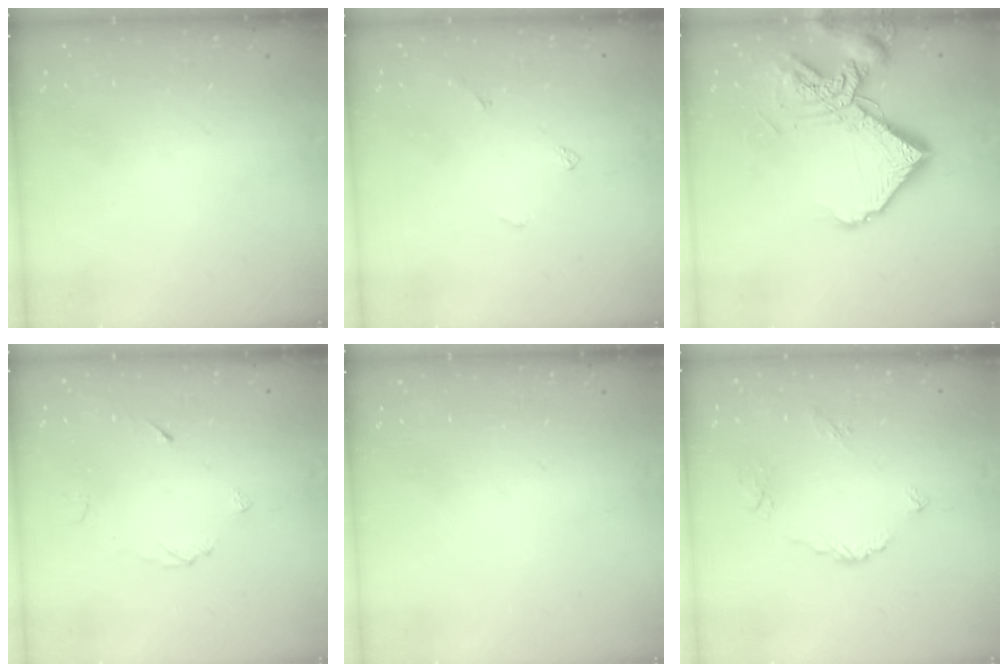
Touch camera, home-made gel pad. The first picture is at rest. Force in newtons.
{"total": 4.0, "press": 4.0, "slide": 0.3}
{"total": 17.8, "press": 17.7, "slide": 1.9}
{"total": 4.0, "press": 4.0, "slide": 0.5}
{"total": 0.0}
{"total": 5.2, "press": 5.2, "slide": 0.0}